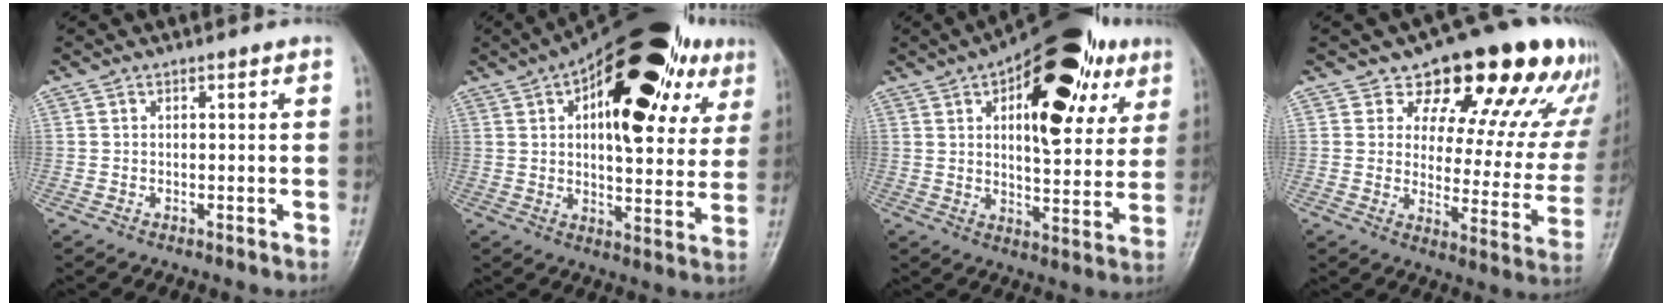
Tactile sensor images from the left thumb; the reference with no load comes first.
{"total": 27.0, "force": [11.3, 12.4, 21.1], "torque": [-0.269, 0.004, 0.160]}
{"total": 23.3, "force": [9.7, 10.8, 18.2], "torque": [-0.217, -0.013, 0.138]}
{"total": 20.8, "force": [14.1, 9.6, 12.0], "torque": [-0.097, -0.075, 0.173]}